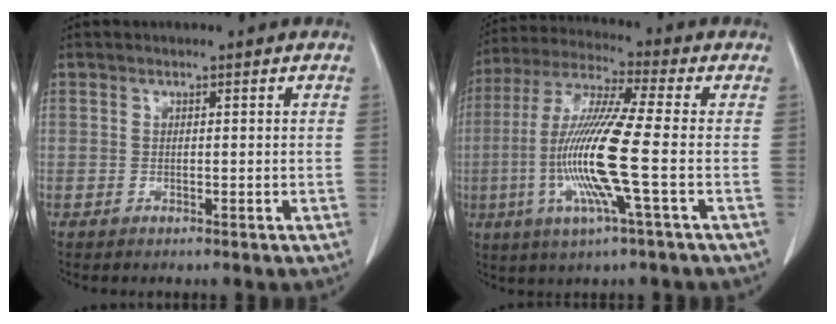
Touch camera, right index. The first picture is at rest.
{"total": 14.3, "force": [-2.8, -0.3, 14.0], "torque": [-0.292, -0.011, -0.065]}